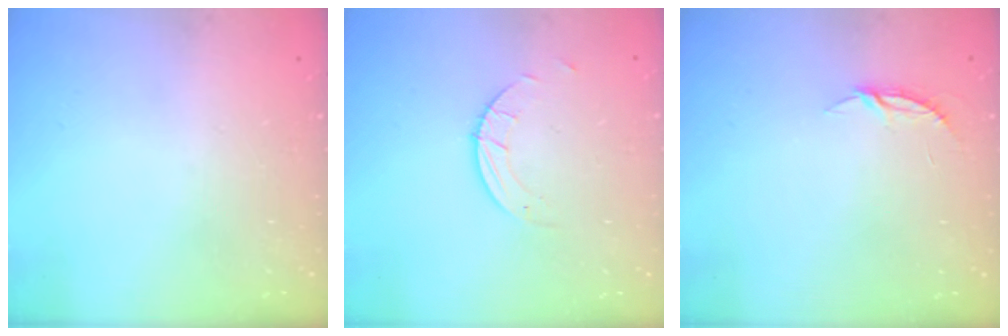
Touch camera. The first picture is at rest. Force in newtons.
{"total": 1.9, "press": 1.9, "slide": 0.1}
{"total": 3.8, "press": 3.8, "slide": 0.2}